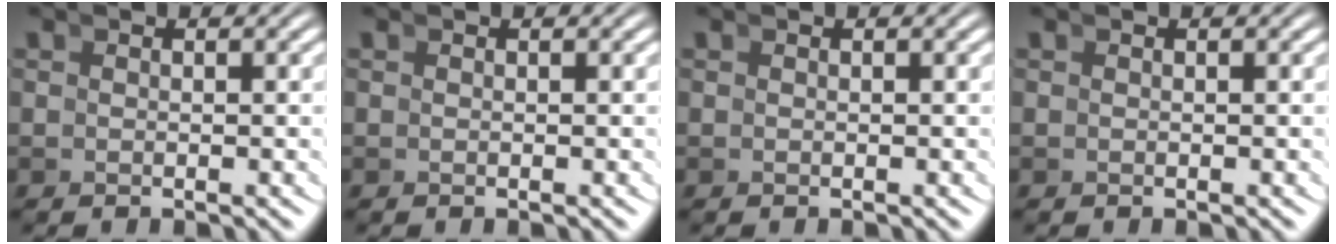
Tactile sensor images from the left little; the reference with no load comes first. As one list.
[{"total": 0.0}, {"total": 0.0}, {"total": 0.0}]